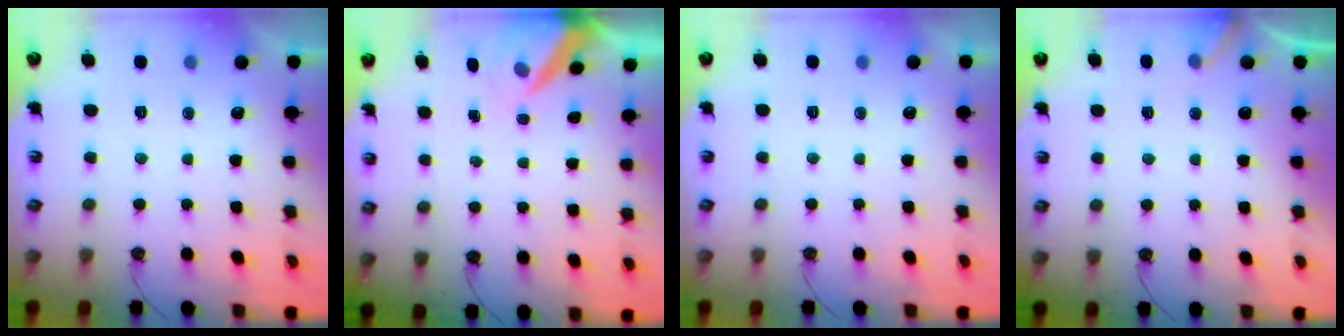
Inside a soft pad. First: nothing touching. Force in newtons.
{"total": 5.9, "press": 5.8, "slide": 0.6}
{"total": 0.0}
{"total": 5.3, "press": 5.3, "slide": 0.5}